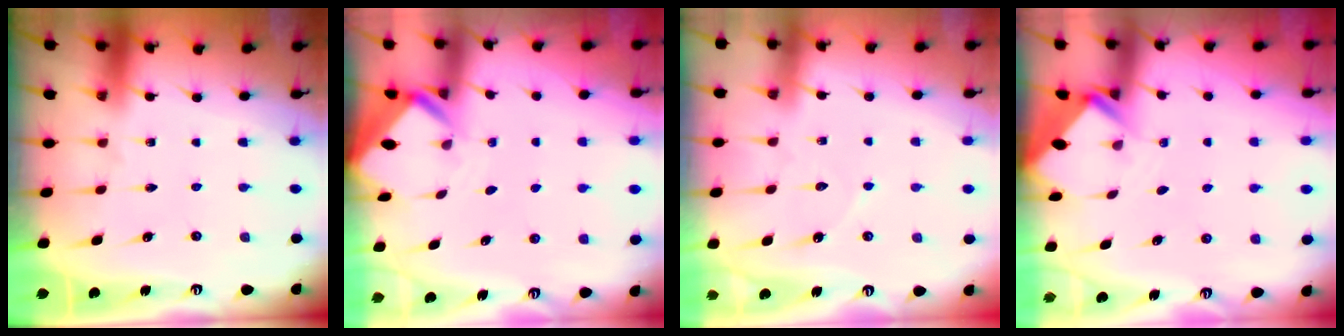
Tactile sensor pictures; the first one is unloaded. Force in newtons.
{"total": 2.6, "press": 2.5, "slide": 0.3}
{"total": 3.0, "press": 3.0, "slide": 0.3}
{"total": 2.6, "press": 2.6, "slide": 0.2}